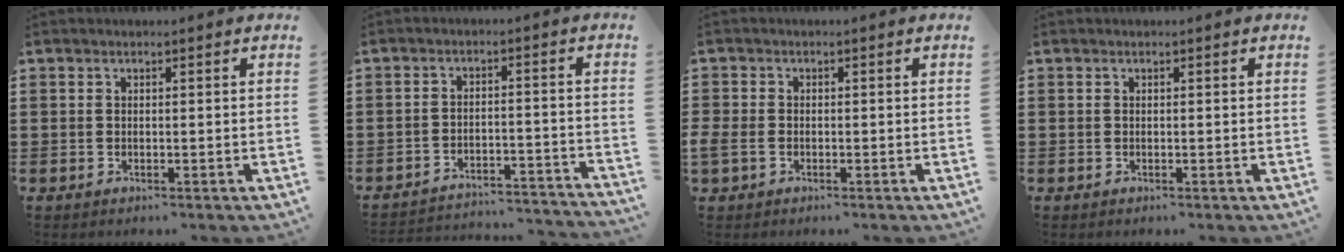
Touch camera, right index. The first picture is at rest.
{"total": 3.6, "force": [-3.5, 0.0, 0.9], "torque": [-0.022, -0.003, -0.073]}
{"total": 1.8, "force": [-0.8, 1.2, 0.9], "torque": [-0.035, -0.007, -0.020]}
{"total": 0.0}